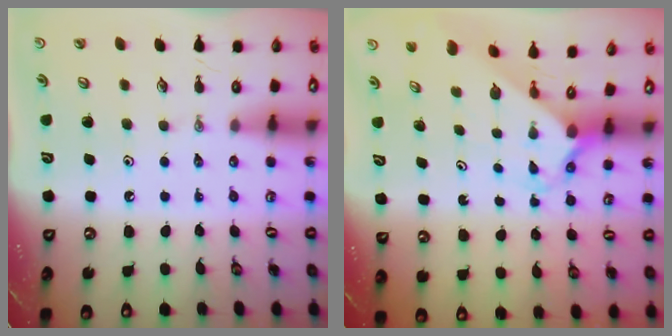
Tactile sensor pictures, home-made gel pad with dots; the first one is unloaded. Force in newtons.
{"total": 2.3, "press": 2.3, "slide": 0.2}